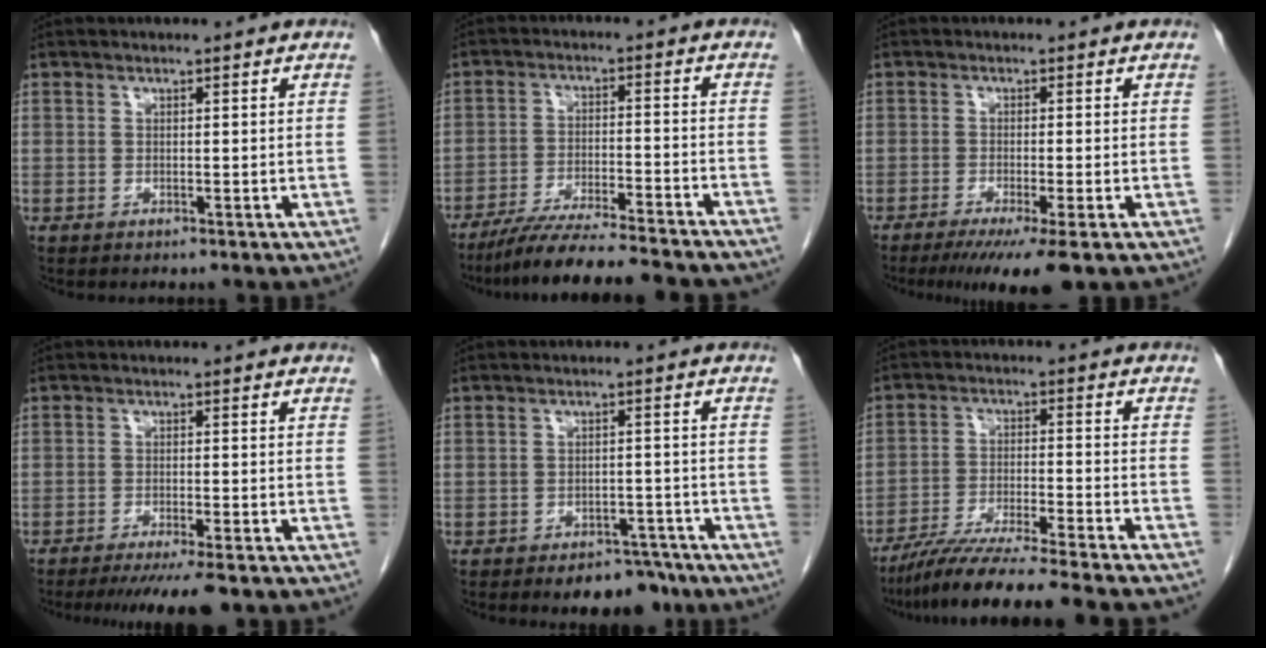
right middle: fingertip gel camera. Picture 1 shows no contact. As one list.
[{"total": 16.1, "force": [-14.3, 0.7, 7.5], "torque": [-0.117, -0.020, -0.219]}, {"total": 7.1, "force": [-4.6, -0.1, 5.4], "torque": [-0.080, -0.021, -0.073]}, {"total": 8.2, "force": [-6.6, 0.4, 4.9], "torque": [-0.063, -0.018, -0.098]}, {"total": 5.8, "force": [-4.5, 2.8, 2.5], "torque": [-0.023, 0.004, -0.059]}, {"total": 15.8, "force": [-13.8, -0.9, 7.7], "torque": [-0.117, -0.032, -0.223]}]